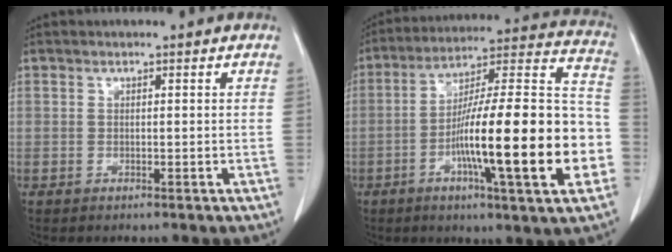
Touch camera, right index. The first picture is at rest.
{"total": 24.1, "force": [-6.4, 2.2, 23.1], "torque": [-0.312, 0.007, -0.101]}